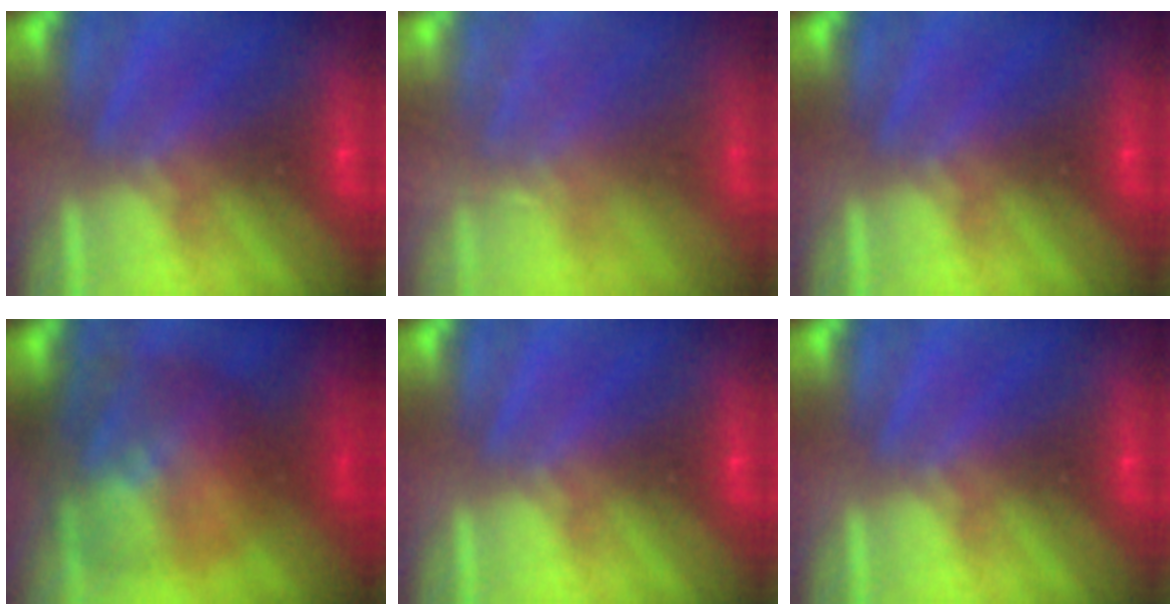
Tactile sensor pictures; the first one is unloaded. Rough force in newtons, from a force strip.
{"total": 2.0}
{"total": 0.0}
{"total": 7.5}
{"total": 0.0}
{"total": 0.0}